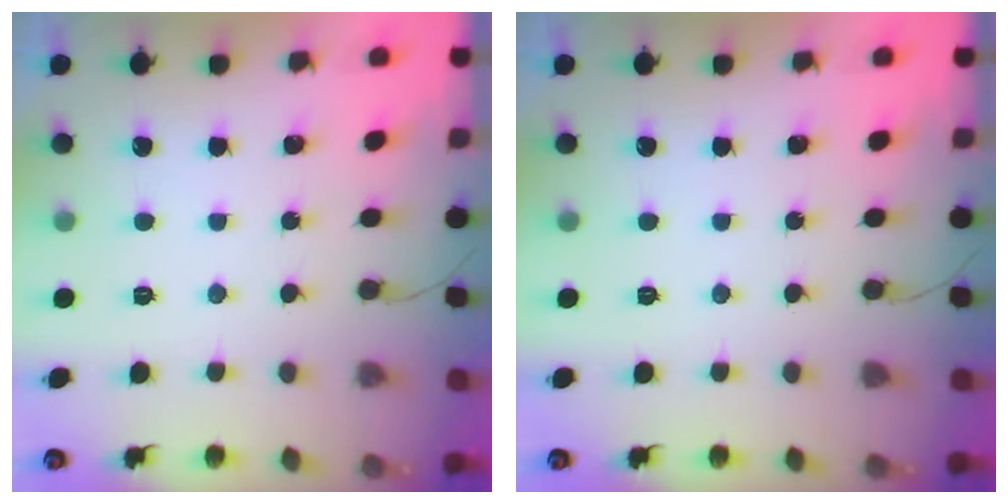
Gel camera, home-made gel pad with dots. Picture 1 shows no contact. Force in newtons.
{"total": 0.0}